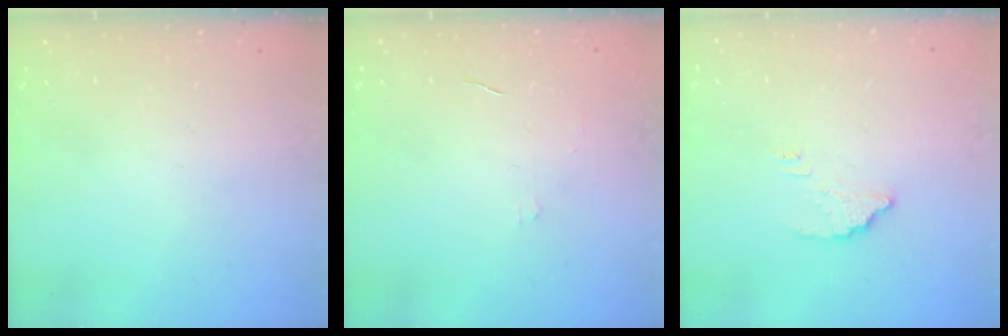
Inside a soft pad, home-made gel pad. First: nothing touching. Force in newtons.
{"total": 2.9, "press": 2.9, "slide": 0.2}
{"total": 3.1, "press": 3.0, "slide": 0.4}